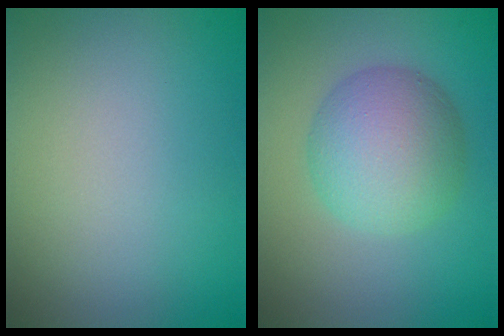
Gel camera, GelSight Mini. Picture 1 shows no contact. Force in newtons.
{"total": 6.1, "press": 6.1, "slide": 0.1}